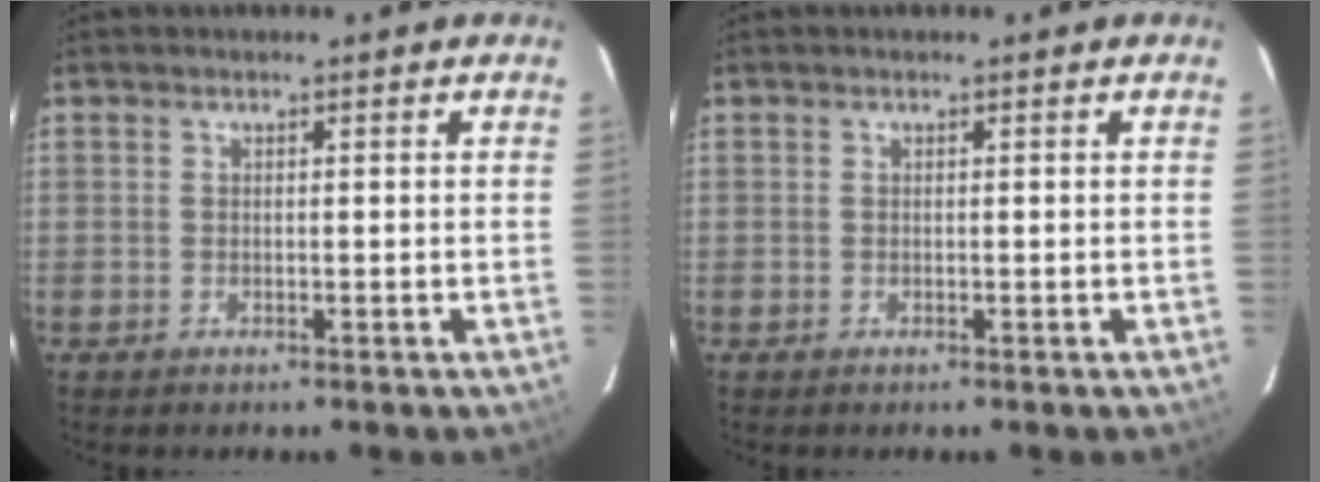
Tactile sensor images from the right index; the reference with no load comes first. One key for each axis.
{"total": 0.0}